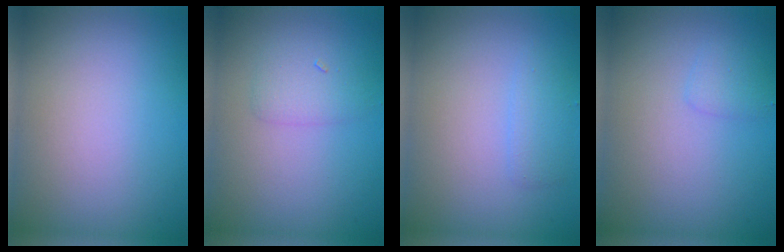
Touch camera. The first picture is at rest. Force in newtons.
{"total": 1.7, "press": 1.7, "slide": 0.1}
{"total": 1.4, "press": 1.4, "slide": 0.1}
{"total": 1.1, "press": 1.1, "slide": 0.1}